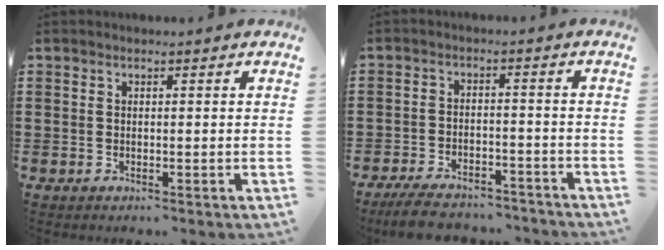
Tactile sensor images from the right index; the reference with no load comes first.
{"total": 5.1, "force": [-4.8, 0.9, 1.5], "torque": [-0.036, 0.003, -0.095]}